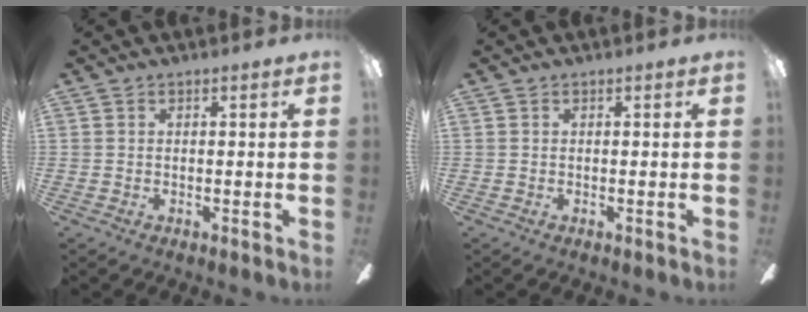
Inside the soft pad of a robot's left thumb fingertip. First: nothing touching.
{"total": 0.0}